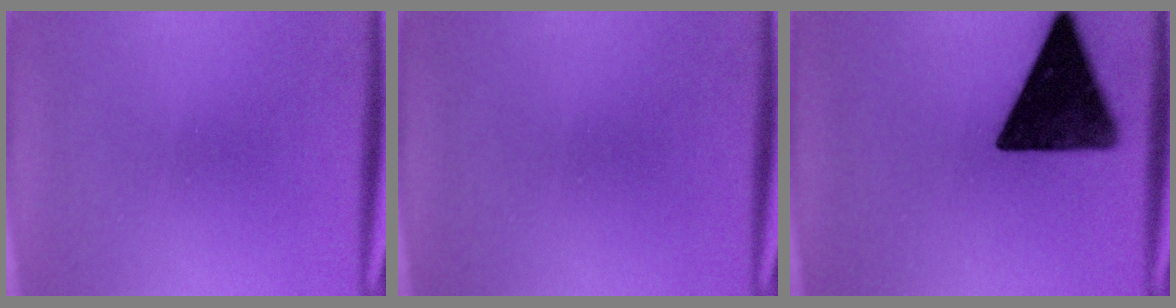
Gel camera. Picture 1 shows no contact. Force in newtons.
{"total": 0.0}
{"total": 14.0}